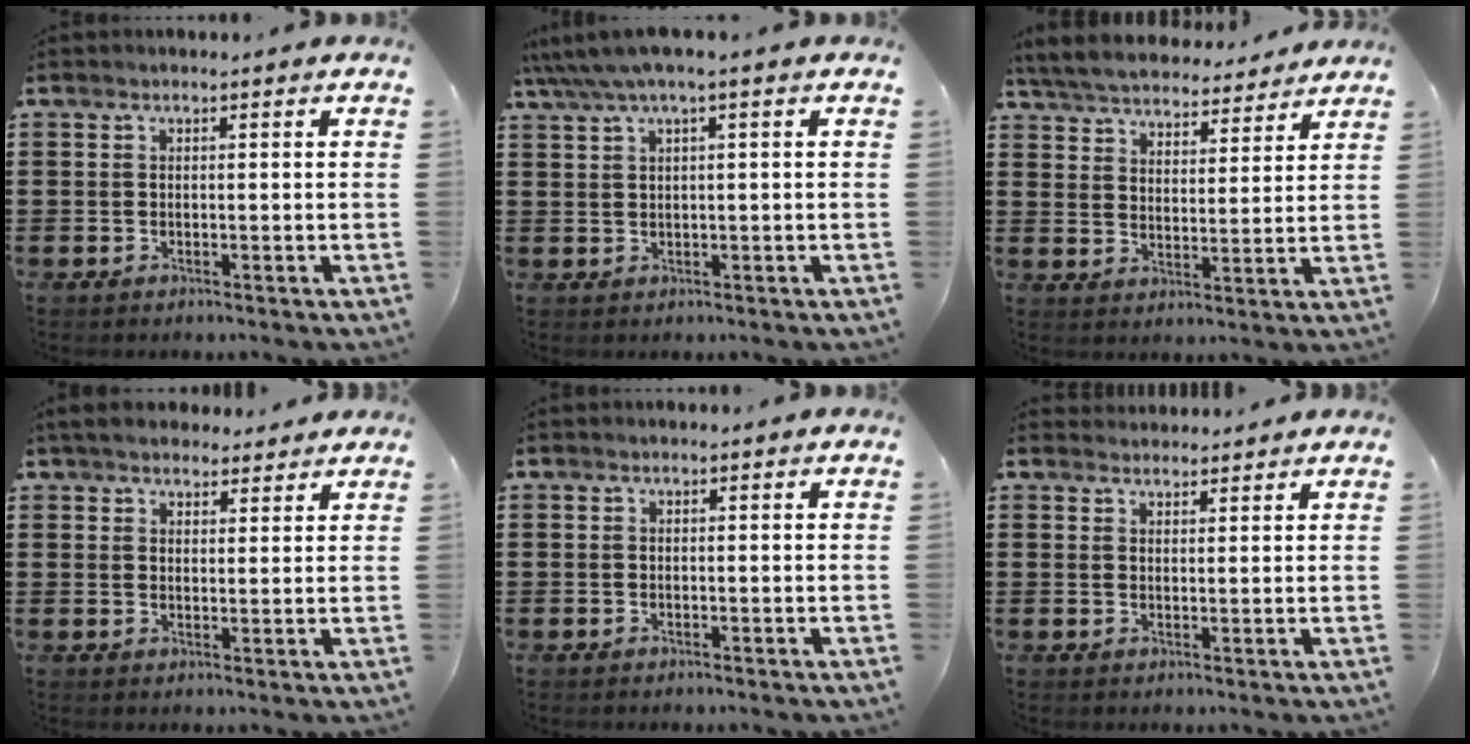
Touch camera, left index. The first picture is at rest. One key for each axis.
{"total": 2.5, "fx": 0.9, "fy": 0.1, "fz": 2.3, "tx": -0.052, "ty": -0.004, "tz": 0.012}
{"total": 5.8, "fx": 5.7, "fy": 0.6, "fz": 0.7, "tx": -0.041, "ty": -0.031, "tz": 0.101}
{"total": 3.9, "fx": 3.6, "fy": 1.3, "fz": 0.9, "tx": -0.028, "ty": -0.002, "tz": 0.069}
{"total": 0.0}
{"total": 2.1, "fx": 2.1, "fy": 0.4, "fz": -0.2, "tx": -0.002, "ty": -0.001, "tz": 0.041}